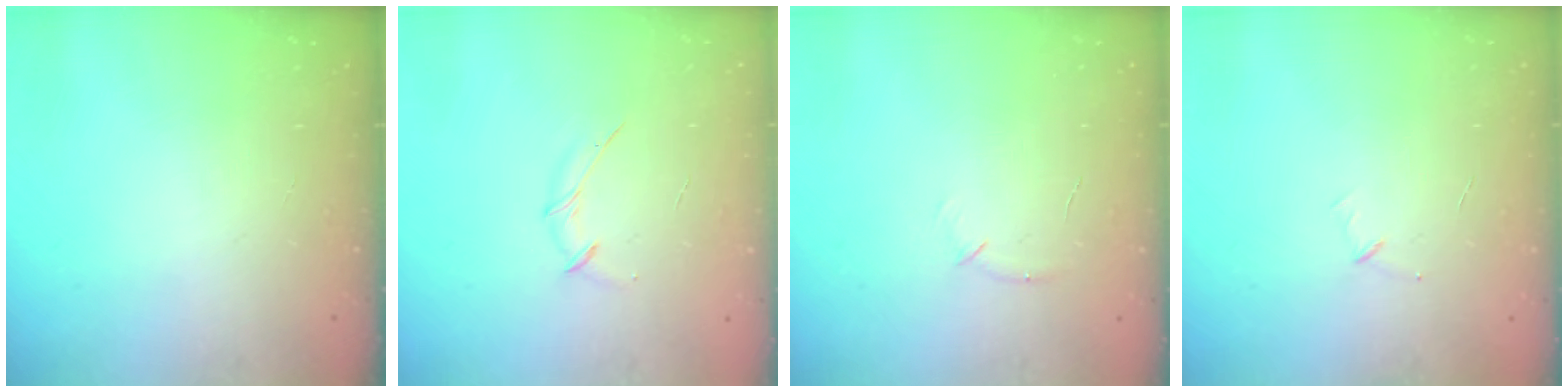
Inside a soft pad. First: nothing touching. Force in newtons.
{"total": 3.8, "press": 3.7, "slide": 0.9}
{"total": 4.1, "press": 3.9, "slide": 1.2}
{"total": 4.1, "press": 3.9, "slide": 1.0}